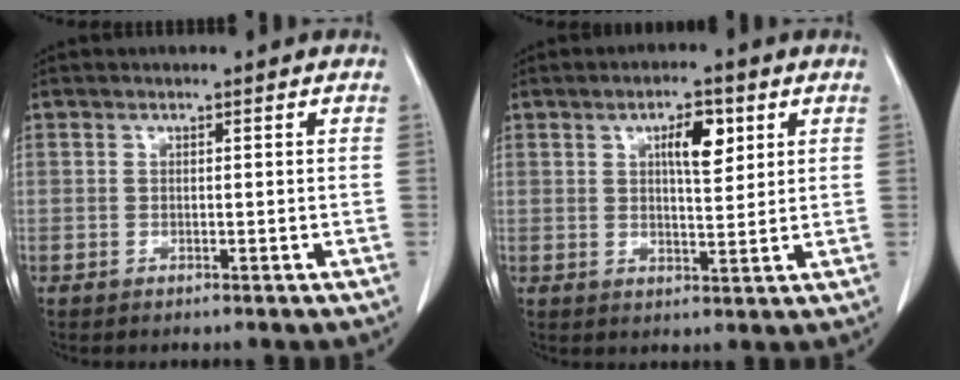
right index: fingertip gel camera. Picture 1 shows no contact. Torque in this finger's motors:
{"motor_torque": [0.28, 0.26, 0.18, 0.06]}